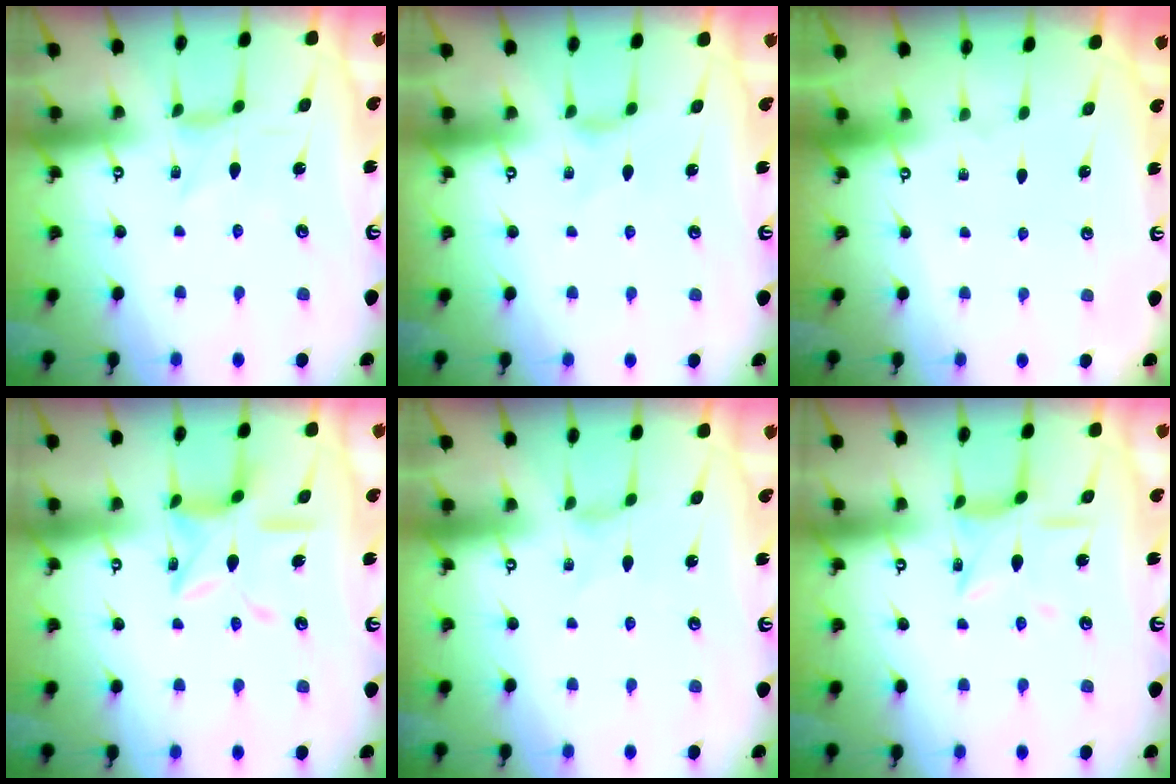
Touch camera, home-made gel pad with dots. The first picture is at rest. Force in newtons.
{"total": 2.3, "press": 2.3, "slide": 0.5}
{"total": 0.0}
{"total": 11.2, "press": 11.1, "slide": 0.7}
{"total": 0.0}
{"total": 7.7, "press": 7.7, "slide": 0.4}